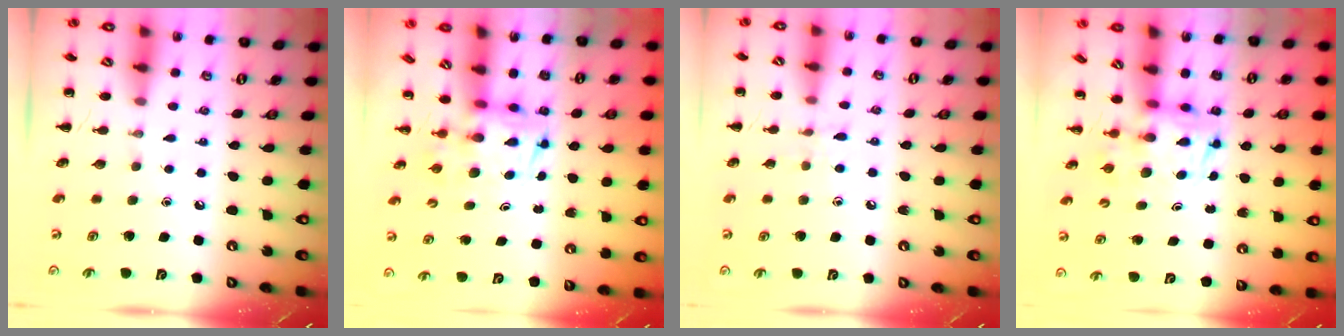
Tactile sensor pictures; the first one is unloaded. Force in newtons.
{"total": 2.6, "press": 2.6, "slide": 0.5}
{"total": 6.0, "press": 5.6, "slide": 2.1}
{"total": 2.7, "press": 2.6, "slide": 0.5}